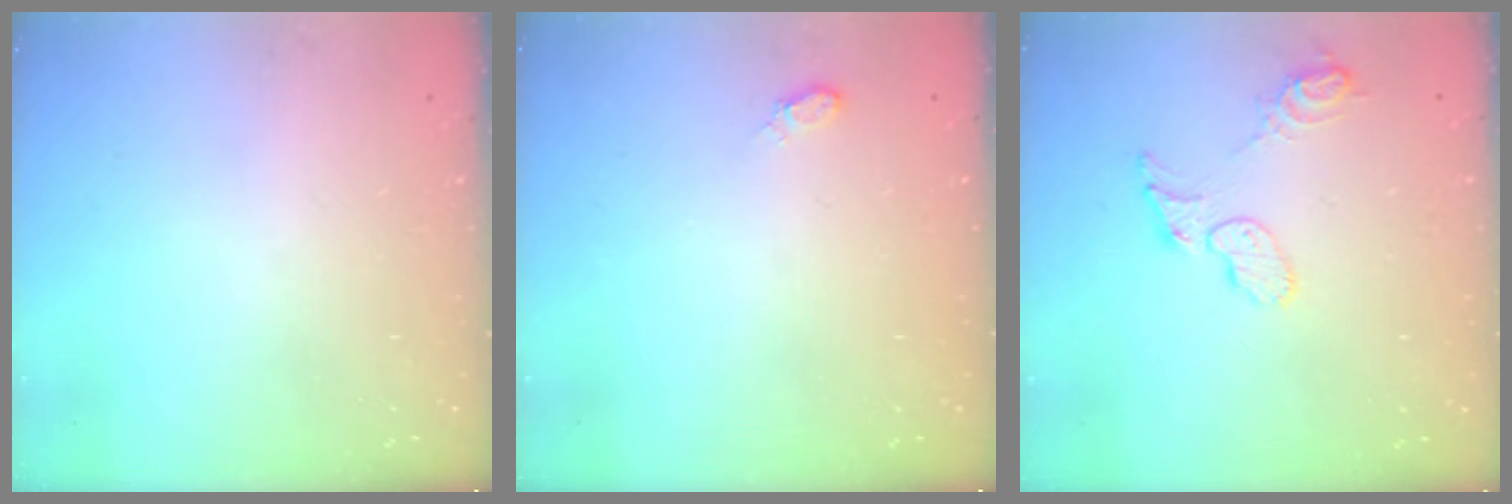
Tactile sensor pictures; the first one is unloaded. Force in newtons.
{"total": 10.5, "press": 4.9, "slide": 9.4}
{"total": 7.7, "press": 7.7, "slide": 0.4}